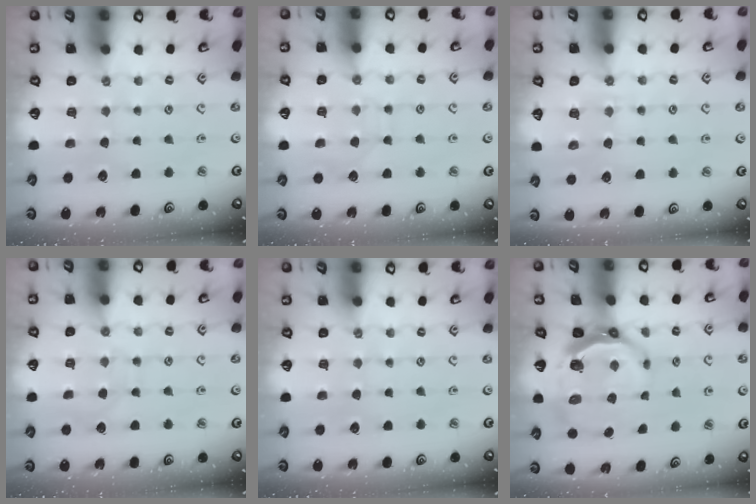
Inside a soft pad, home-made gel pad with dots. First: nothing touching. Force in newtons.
{"total": 5.8, "press": 5.8, "slide": 0.6}
{"total": 6.9, "press": 6.9, "slide": 0.7}
{"total": 5.4, "press": 5.4, "slide": 0.5}
{"total": 0.0}
{"total": 7.9, "press": 6.9, "slide": 4.0}